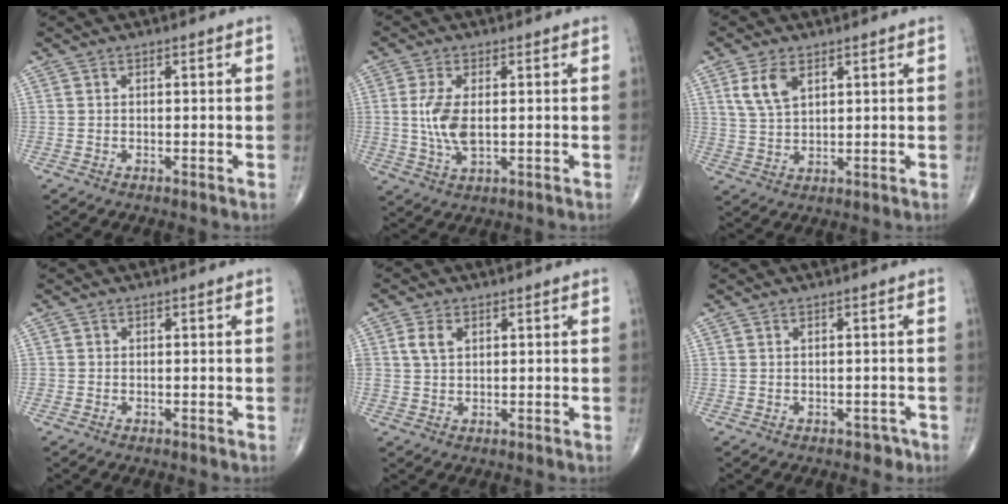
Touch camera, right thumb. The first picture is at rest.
{"total": 7.0, "force": [0.3, 3.3, 6.2], "torque": [-0.136, -0.007, 0.009]}
{"total": 6.0, "force": [2.8, 3.2, 4.2], "torque": [-0.079, -0.009, 0.063]}
{"total": 0.6, "force": [-0.1, 0.6, 0.0], "torque": [0.003, 0.004, -0.005]}
{"total": 3.8, "force": [1.3, 2.6, 2.4], "torque": [-0.042, 0.001, 0.027]}
{"total": 1.4, "force": [-0.6, 1.2, 0.5], "torque": [0.002, 0.004, -0.006]}